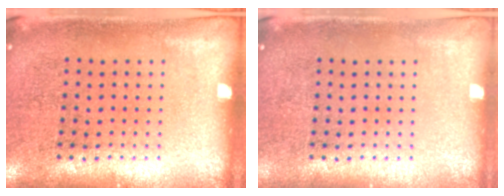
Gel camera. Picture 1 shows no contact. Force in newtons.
{"total": 0.0}